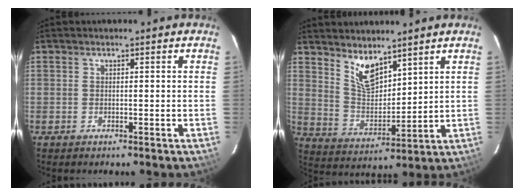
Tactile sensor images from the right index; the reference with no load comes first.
{"total": 8.3, "force": [6.0, 3.3, 4.6], "torque": [-0.082, -0.005, 0.125]}